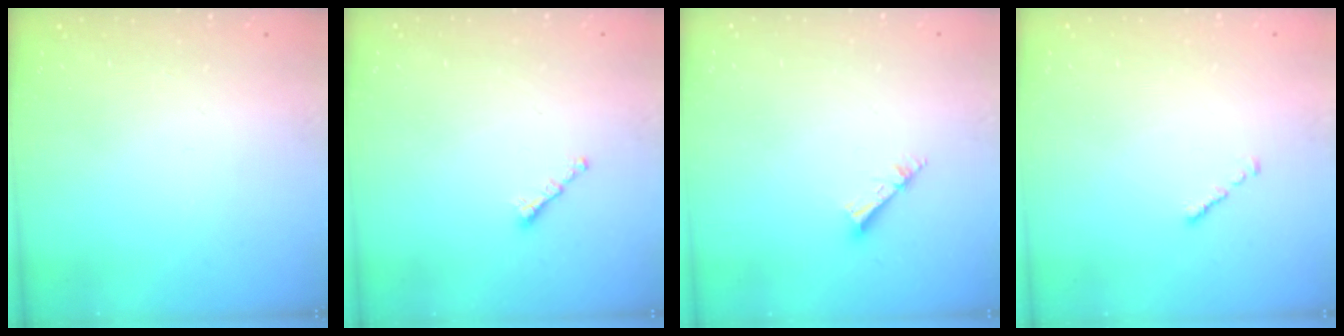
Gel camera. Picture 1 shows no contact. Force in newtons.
{"total": 0.7, "press": 0.6, "slide": 0.4}
{"total": 3.8, "press": 3.8, "slide": 0.2}
{"total": 0.7, "press": 0.6, "slide": 0.4}